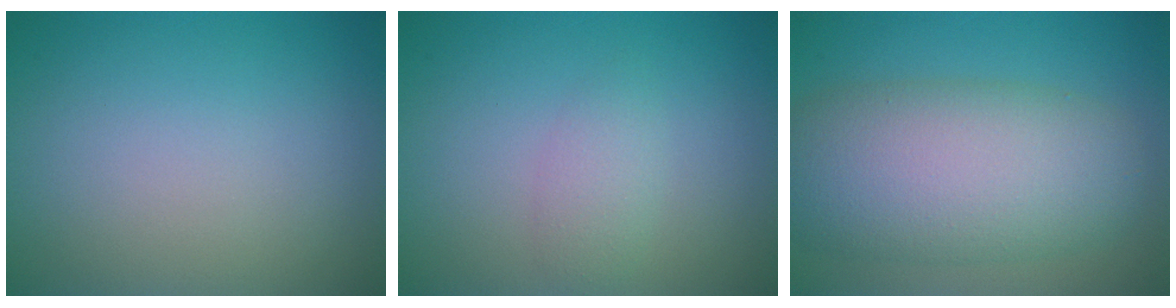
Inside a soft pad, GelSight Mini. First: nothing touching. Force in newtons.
{"total": 1.8, "press": 1.8, "slide": 0.1}
{"total": 9.7, "press": 9.7, "slide": 0.7}